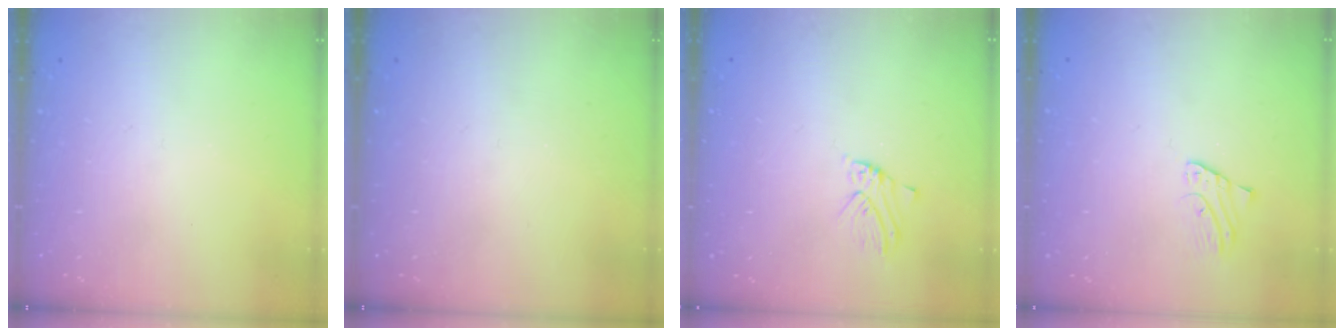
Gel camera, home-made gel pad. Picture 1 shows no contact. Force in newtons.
{"total": 0.0}
{"total": 2.1, "press": 2.1, "slide": 0.2}
{"total": 1.8, "press": 1.8, "slide": 0.1}